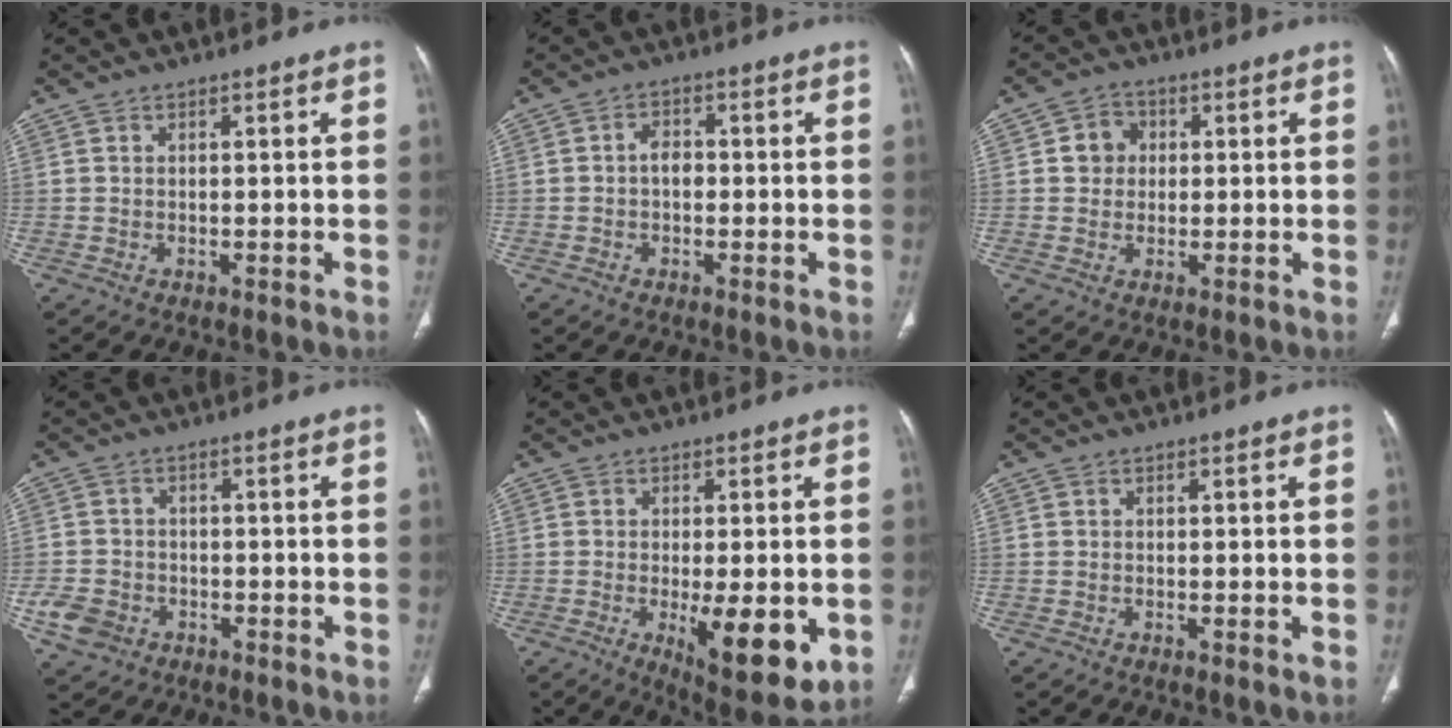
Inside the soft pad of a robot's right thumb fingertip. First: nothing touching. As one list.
[{"total": 2.8, "force": [-0.4, 2.0, 1.9], "torque": [-0.018, 0.012, -0.013]}, {"total": 4.7, "force": [0.7, 4.3, 1.8], "torque": [-0.006, 0.005, 0.006]}, {"total": 5.4, "force": [-2.4, 4.3, 2.1], "torque": [-0.035, 0.014, -0.040]}, {"total": 12.7, "force": [-3.1, 4.4, 11.5], "torque": [-0.153, -0.024, -0.037]}, {"total": 0.6, "force": [-0.1, 0.1, 0.6], "torque": [-0.016, -0.004, -0.004]}]